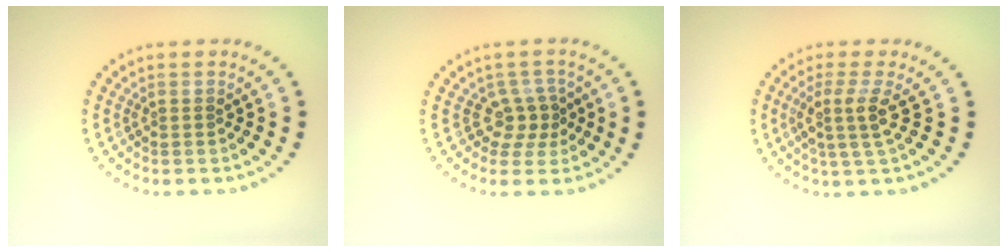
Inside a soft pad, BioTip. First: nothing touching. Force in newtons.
{"total": 2.6, "press": 1.8, "slide": 1.8}
{"total": 2.7, "press": 2.1, "slide": 1.8}